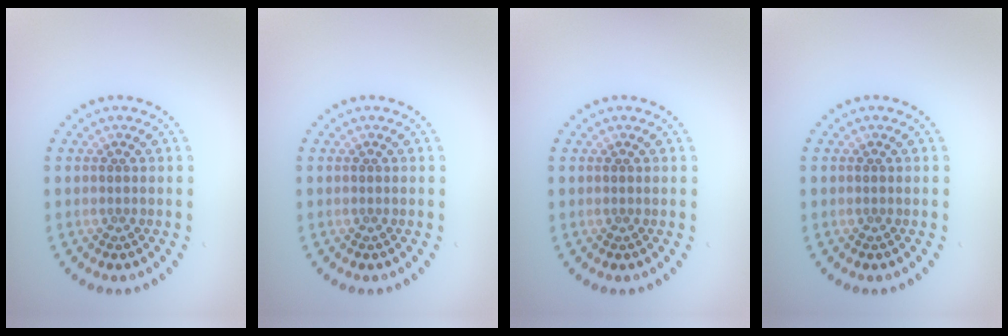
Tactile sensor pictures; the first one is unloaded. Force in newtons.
{"total": 0.0}
{"total": 0.0}
{"total": 0.0}